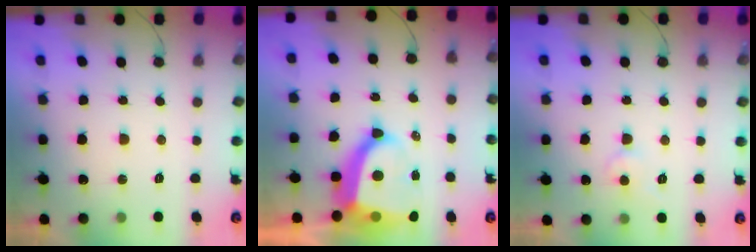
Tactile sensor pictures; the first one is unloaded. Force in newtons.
{"total": 11.0, "press": 10.9, "slide": 1.8}
{"total": 4.4, "press": 4.4, "slide": 0.2}